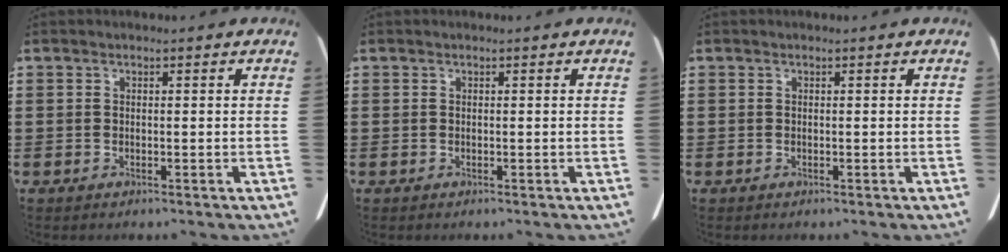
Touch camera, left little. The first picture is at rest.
{"total": 0.0}
{"total": 0.0}